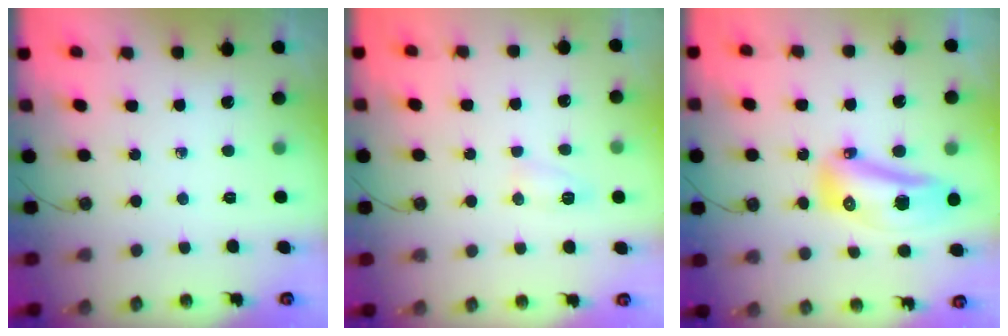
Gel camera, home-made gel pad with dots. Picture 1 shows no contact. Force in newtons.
{"total": 5.7, "press": 5.6, "slide": 0.6}
{"total": 13.7, "press": 13.6, "slide": 1.8}